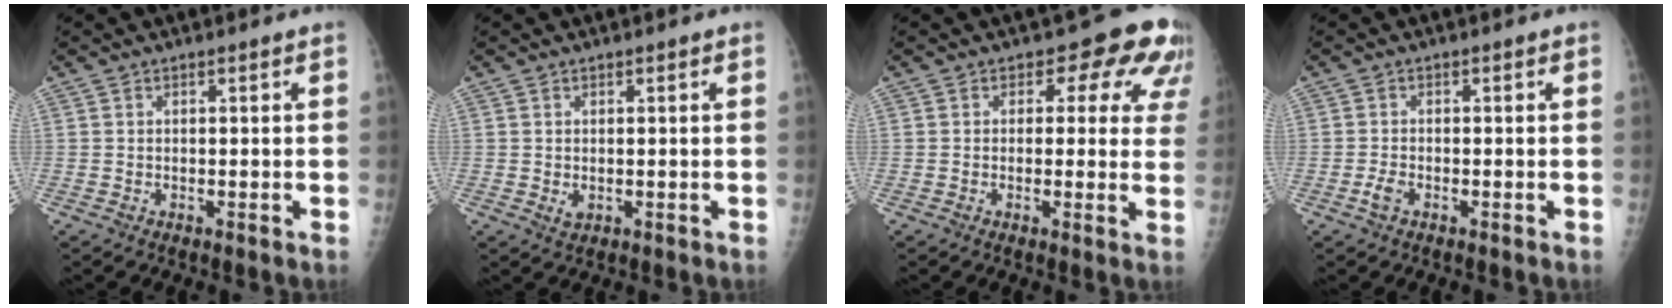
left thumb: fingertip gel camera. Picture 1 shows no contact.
{"total": 1.5, "force": [0.0, 1.0, 1.1], "torque": [-0.015, -0.003, 0.005]}
{"total": 9.2, "force": [4.5, 5.7, 5.5], "torque": [-0.010, -0.011, 0.029]}
{"total": 1.8, "force": [-1.0, 1.0, 1.2], "torque": [-0.030, 0.001, -0.021]}